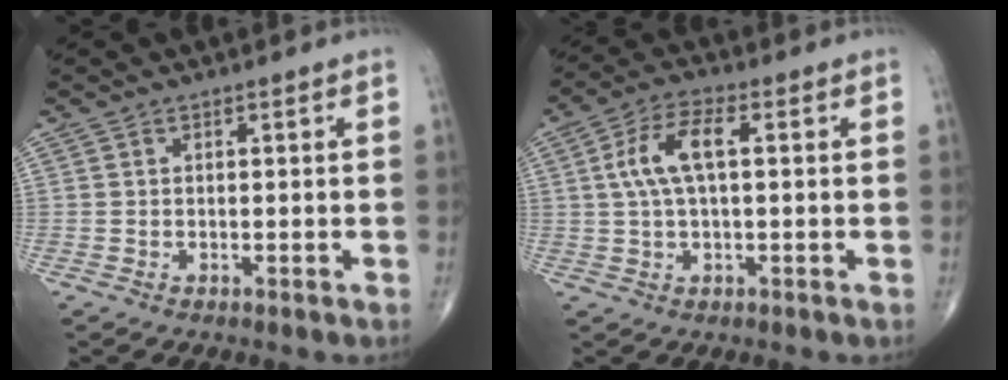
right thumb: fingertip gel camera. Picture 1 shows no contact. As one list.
[{"total": 8.2, "force": [1.4, 3.4, 7.4], "torque": [-0.156, 0.023, 0.022]}]